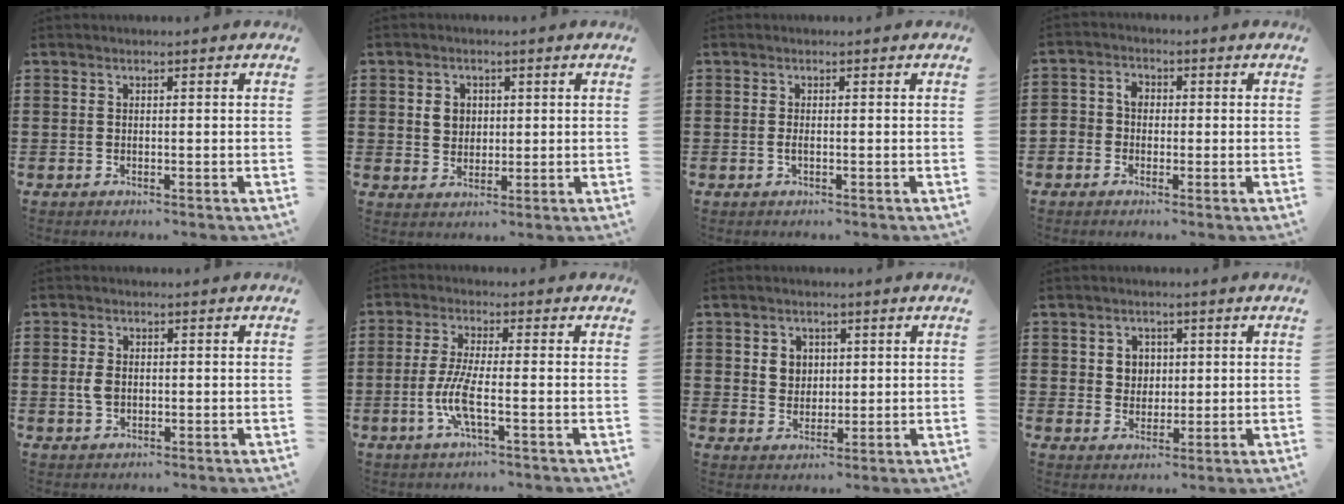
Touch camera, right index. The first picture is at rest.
{"total": 3.1, "force": [0.6, 2.7, 1.3], "torque": [-0.036, 0.010, 0.010]}
{"total": 0.8, "force": [-0.2, 0.2, 0.7], "torque": [-0.013, -0.002, -0.003]}
{"total": 2.8, "force": [-1.2, 2.4, 0.9], "torque": [-0.027, 0.009, -0.028]}
{"total": 2.7, "force": [0.0, 1.8, 2.0], "torque": [-0.048, 0.003, -0.004]}
{"total": 6.4, "force": [-1.9, 1.1, 6.1], "torque": [-0.137, -0.015, -0.043]}
{"total": 3.2, "force": [1.1, 2.8, 1.0], "torque": [-0.030, 0.010, 0.018]}
{"total": 3.2, "force": [0.9, 3.0, 0.7], "torque": [-0.028, 0.011, 0.015]}